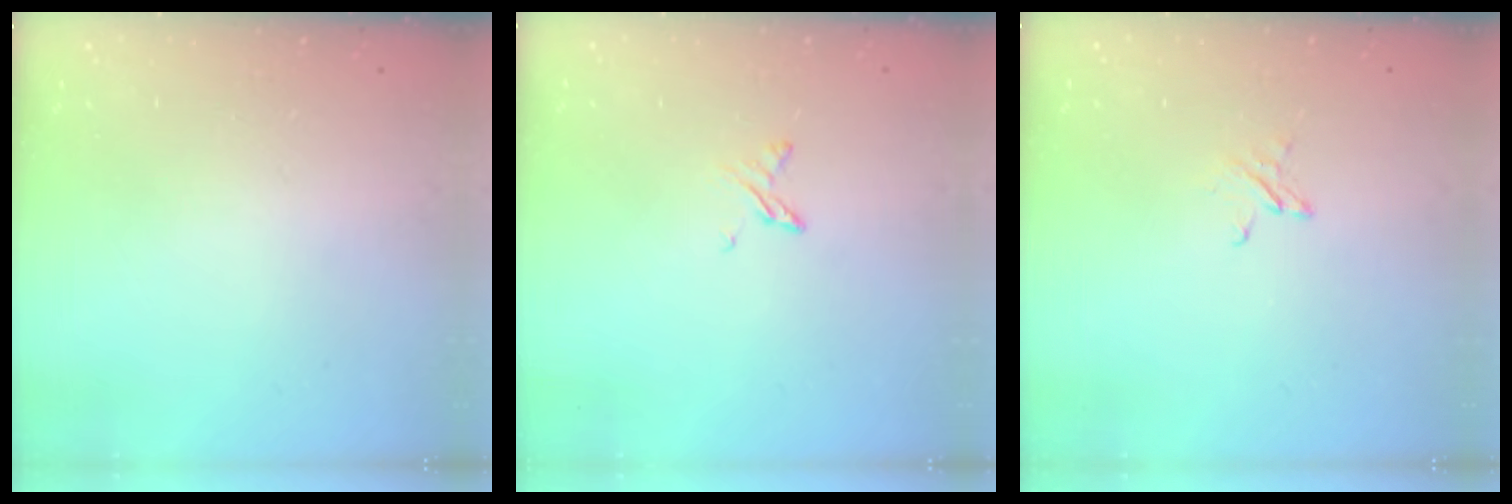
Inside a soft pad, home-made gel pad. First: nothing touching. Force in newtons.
{"total": 3.4, "press": 3.4, "slide": 0.5}
{"total": 2.5, "press": 2.4, "slide": 0.2}